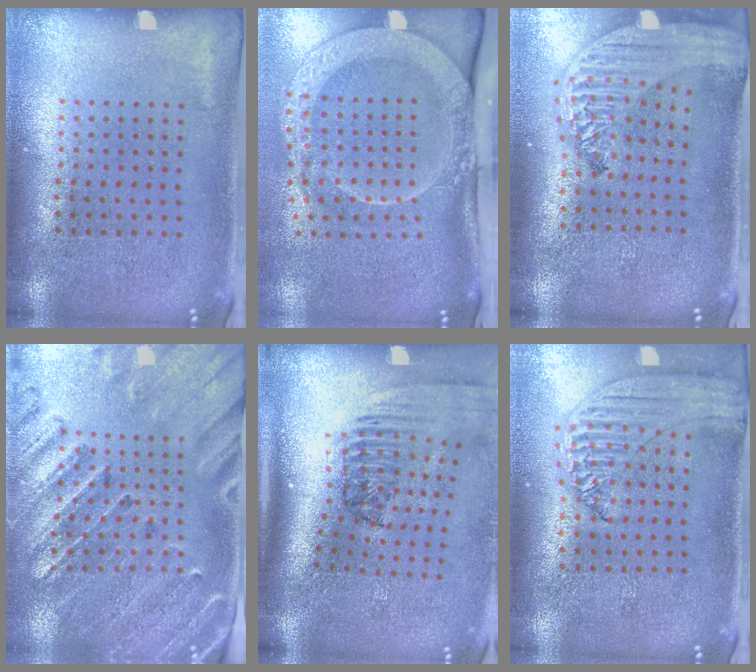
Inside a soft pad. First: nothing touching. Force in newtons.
{"total": 3.0, "press": 2.2, "slide": 2.1}
{"total": 2.8, "press": 2.3, "slide": 1.7}
{"total": 2.7, "press": 2.6, "slide": 0.8}
{"total": 2.4, "press": 1.7, "slide": 1.7}
{"total": 1.4, "press": 1.3, "slide": 0.3}